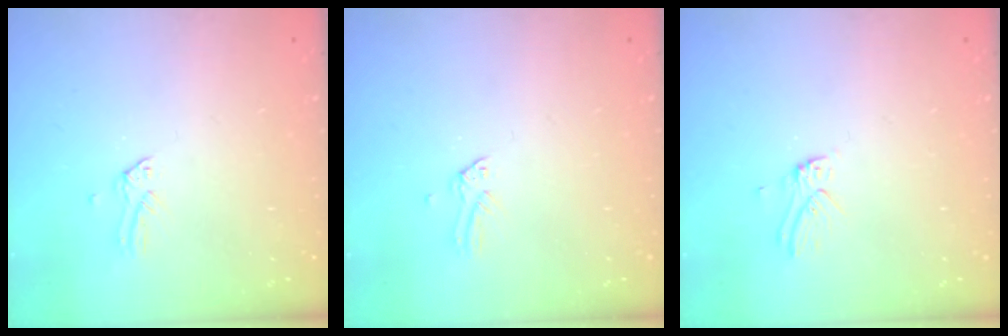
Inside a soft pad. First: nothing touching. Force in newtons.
{"total": 0.0}
{"total": 2.7, "press": 2.7, "slide": 0.3}